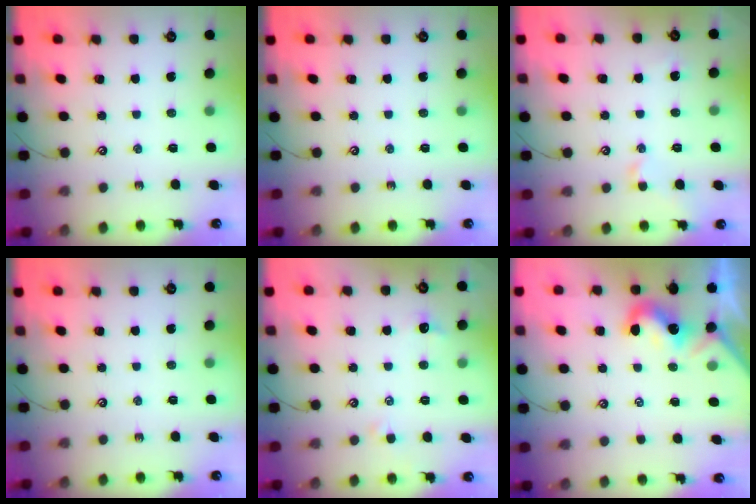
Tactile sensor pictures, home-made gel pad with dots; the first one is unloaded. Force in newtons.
{"total": 0.0}
{"total": 1.5, "press": 1.4, "slide": 0.3}
{"total": 0.0}
{"total": 1.1, "press": 0.9, "slide": 0.7}
{"total": 0.7, "press": 0.5, "slide": 0.4}